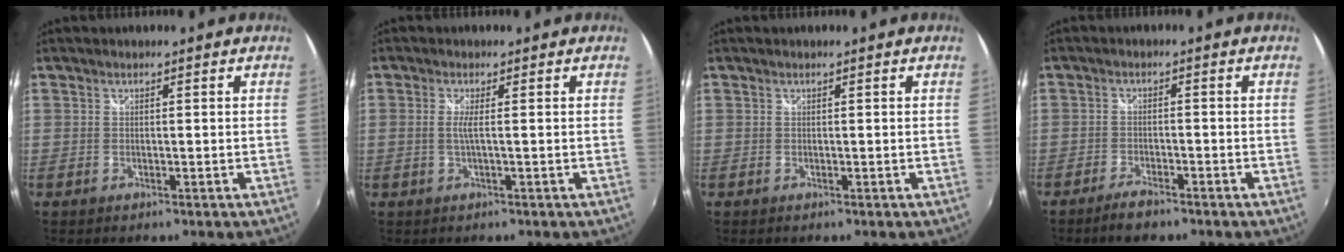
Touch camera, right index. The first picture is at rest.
{"total": 1.9, "force": [-0.1, -0.3, 1.9], "torque": [-0.037, -0.001, -0.006]}
{"total": 0.0}
{"total": 2.7, "force": [-2.1, 0.8, 1.4], "torque": [-0.039, -0.005, -0.044]}